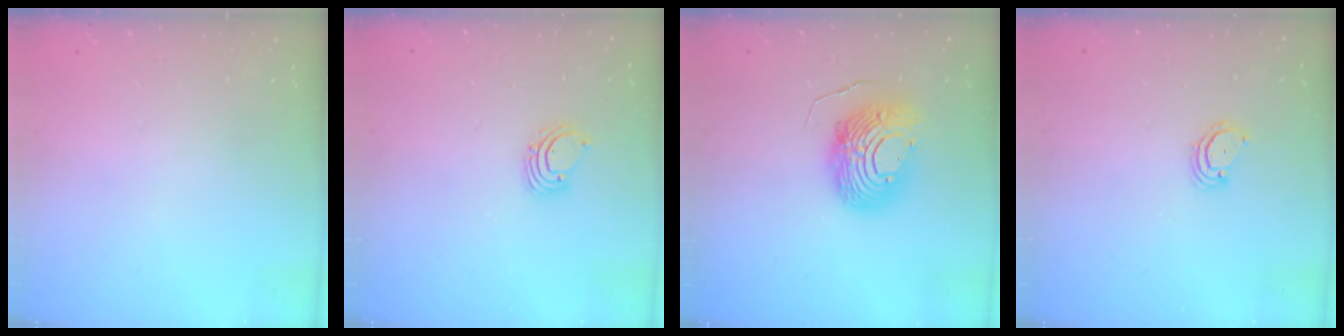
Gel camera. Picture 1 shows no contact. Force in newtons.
{"total": 2.6, "press": 2.6, "slide": 0.2}
{"total": 12.2, "press": 12.2, "slide": 1.2}
{"total": 3.5, "press": 3.5, "slide": 0.3}